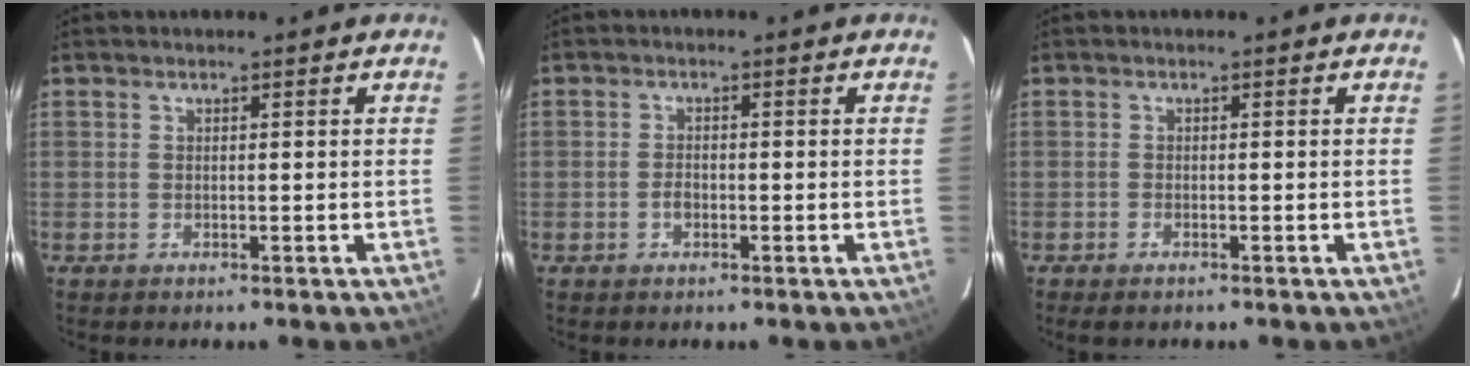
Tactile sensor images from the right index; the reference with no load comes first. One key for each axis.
{"total": 1.7, "fx": -0.7, "fy": 1.2, "fz": 0.9, "tx": -0.017, "ty": 0.006, "tz": -0.013}
{"total": 1.5, "fx": -1.2, "fy": 0.5, "fz": 0.7, "tx": -0.018, "ty": -0.004, "tz": -0.023}